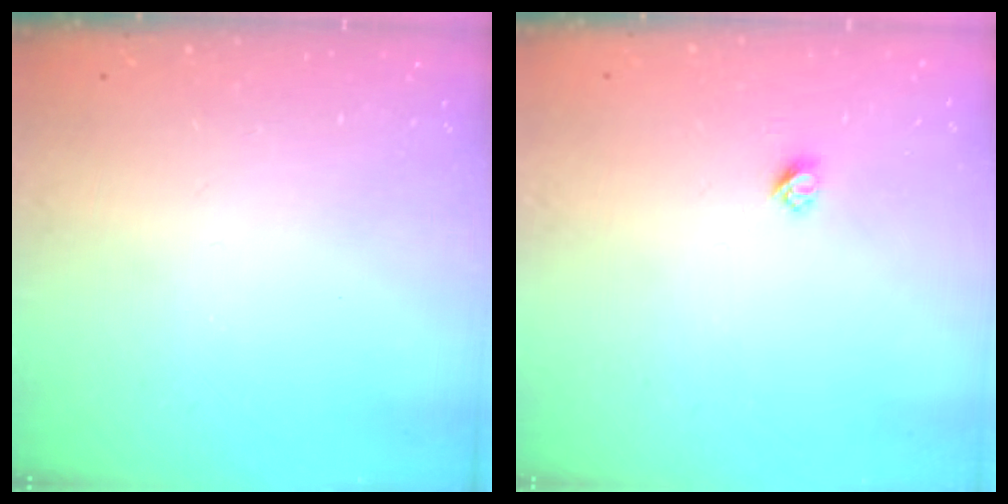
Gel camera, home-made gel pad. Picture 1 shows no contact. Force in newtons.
{"total": 2.7, "press": 2.6, "slide": 0.3}